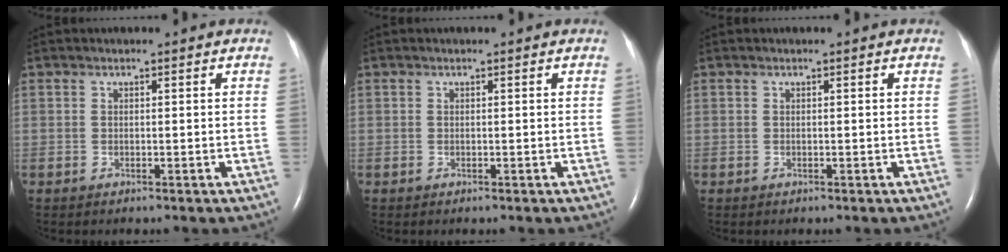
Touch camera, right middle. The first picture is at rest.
{"total": 0.0}
{"total": 0.0}